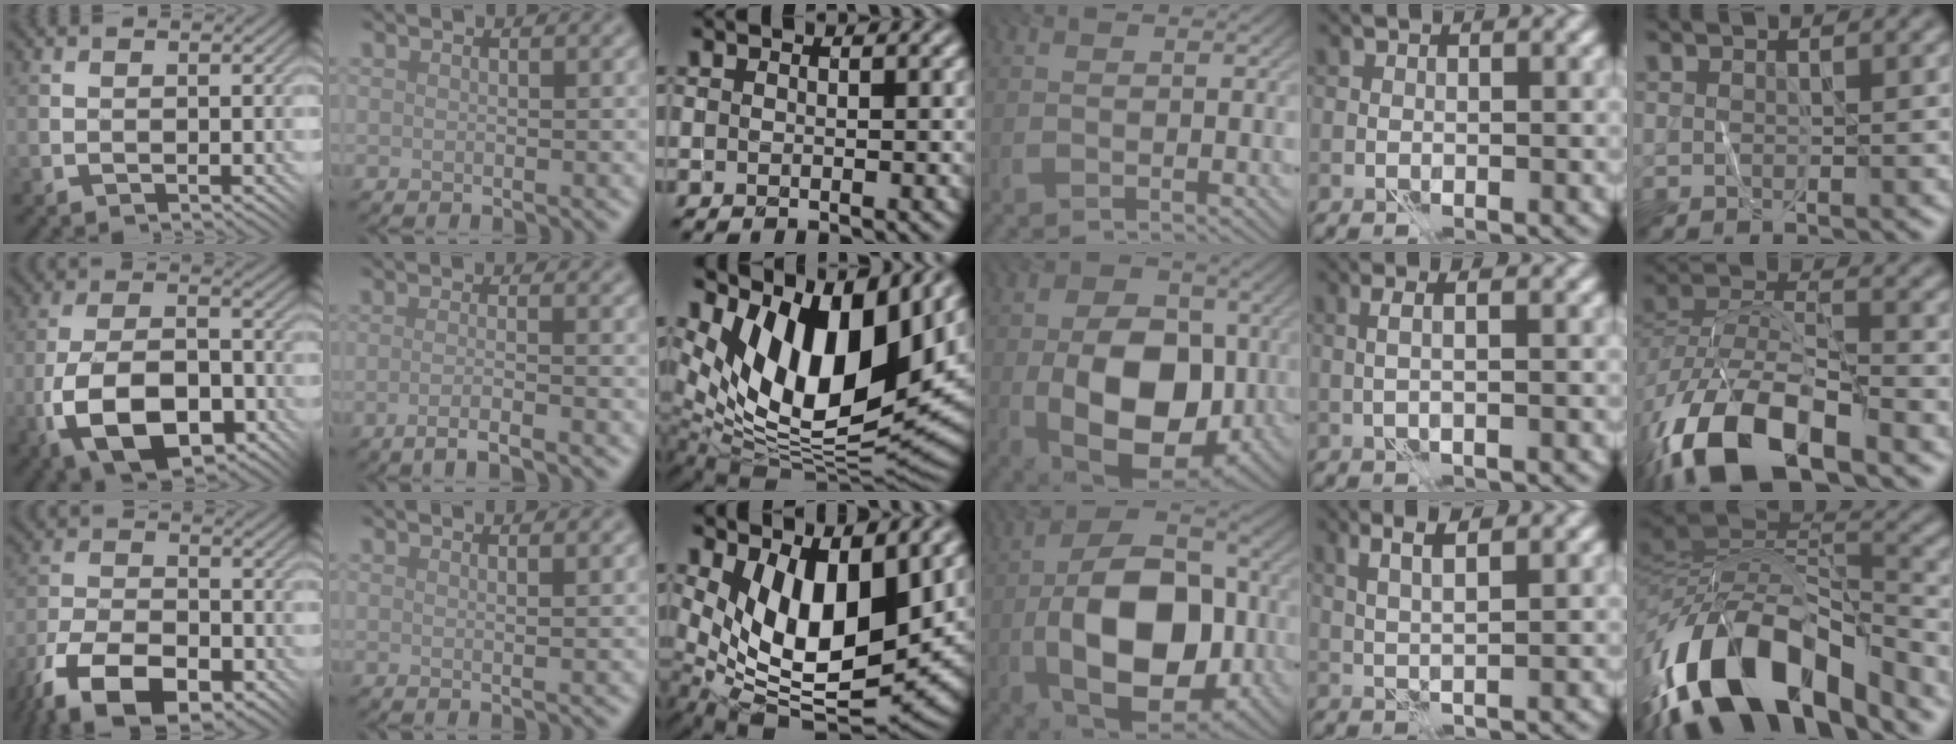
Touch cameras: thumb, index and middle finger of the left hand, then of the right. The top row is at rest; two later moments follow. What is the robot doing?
{"motion": "fold", "object": "shorts"}